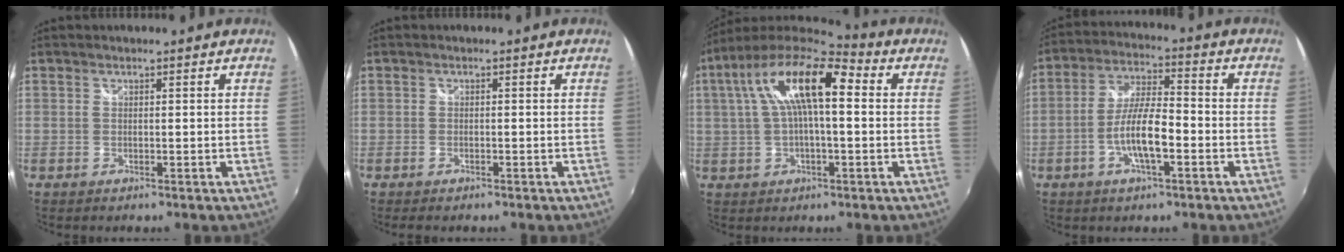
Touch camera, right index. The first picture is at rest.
{"total": 1.5, "force": [-1.2, 0.7, 0.6], "torque": [-0.014, -0.004, -0.021]}
{"total": 16.5, "force": [3.5, 5.7, 15.0], "torque": [-0.272, 0.029, 0.048]}
{"total": 9.2, "force": [-3.3, 2.1, 8.3], "torque": [-0.167, 0.007, -0.059]}